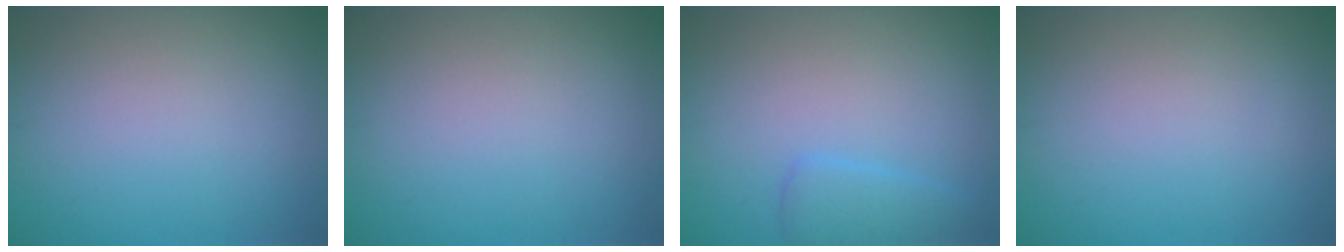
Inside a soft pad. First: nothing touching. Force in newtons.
{"total": 0.0}
{"total": 2.0, "press": 1.9, "slide": 0.2}
{"total": 0.0}